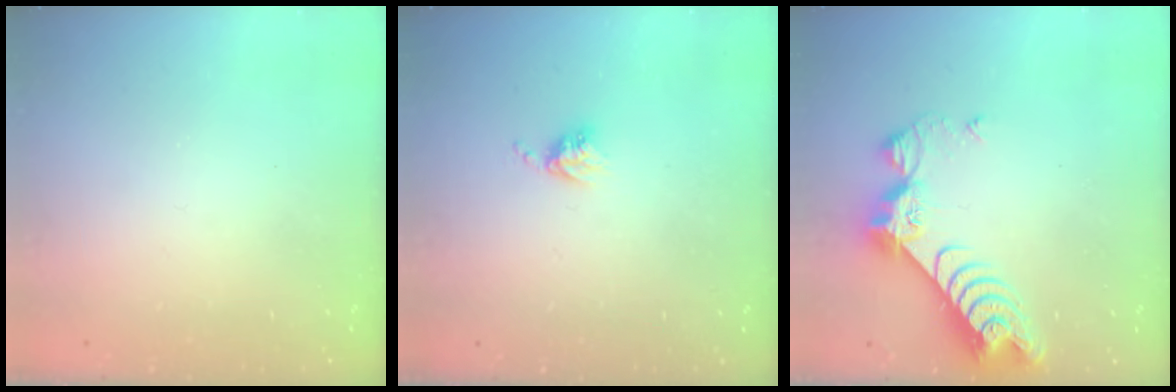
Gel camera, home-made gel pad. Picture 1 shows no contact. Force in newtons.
{"total": 3.7, "press": 3.7, "slide": 0.5}
{"total": 10.1, "press": 10.1, "slide": 0.8}